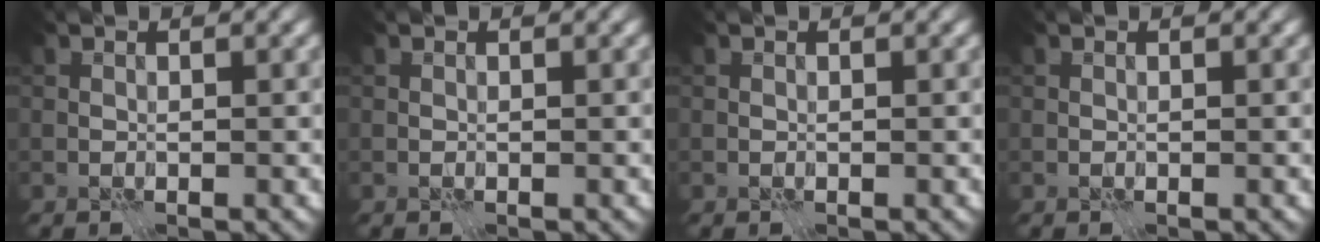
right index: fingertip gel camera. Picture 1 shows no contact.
{"total": 0.0}
{"total": 0.0}
{"total": 0.0}